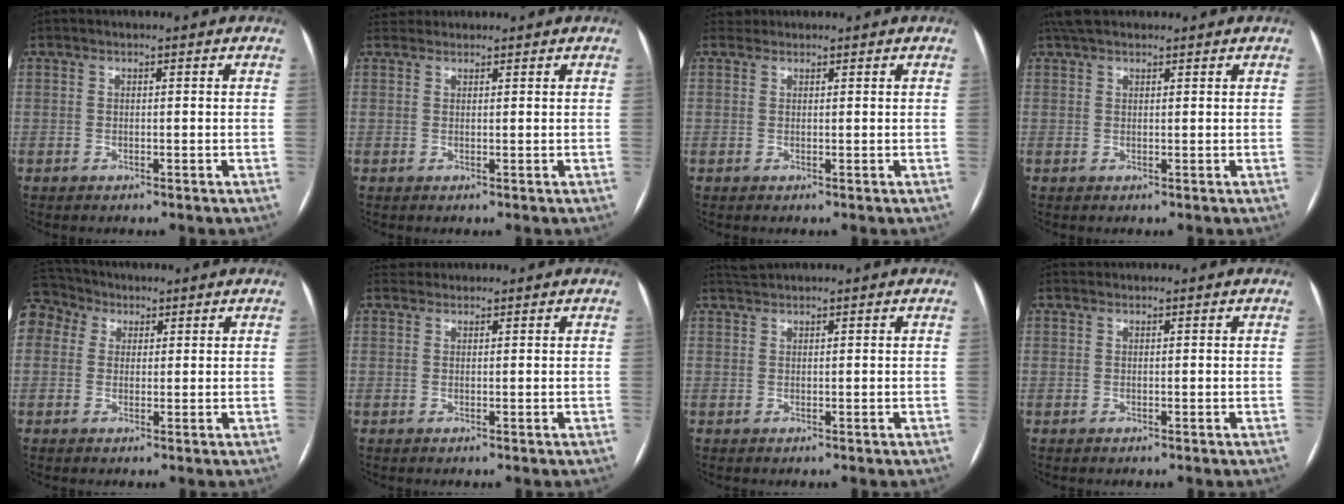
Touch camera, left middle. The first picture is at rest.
{"total": 1.6, "force": [1.5, 0.6, -0.3], "torque": [0.002, 0.018, 0.026]}
{"total": 1.1, "force": [0.9, 0.5, -0.4], "torque": [0.002, 0.012, 0.015]}
{"total": 4.2, "force": [3.4, 1.5, 1.8], "torque": [-0.030, 0.033, 0.062]}
{"total": 5.6, "force": [3.1, 4.5, 1.3], "torque": [-0.033, 0.037, 0.063]}
{"total": 1.5, "force": [1.3, 0.5, -0.4], "torque": [0.003, 0.015, 0.022]}
{"total": 1.6, "force": [1.6, -0.2, 0.1], "torque": [-0.004, 0.014, 0.037]}
{"total": 0.6, "force": [0.5, 0.2, -0.1], "torque": [-0.003, 0.013, 0.011]}